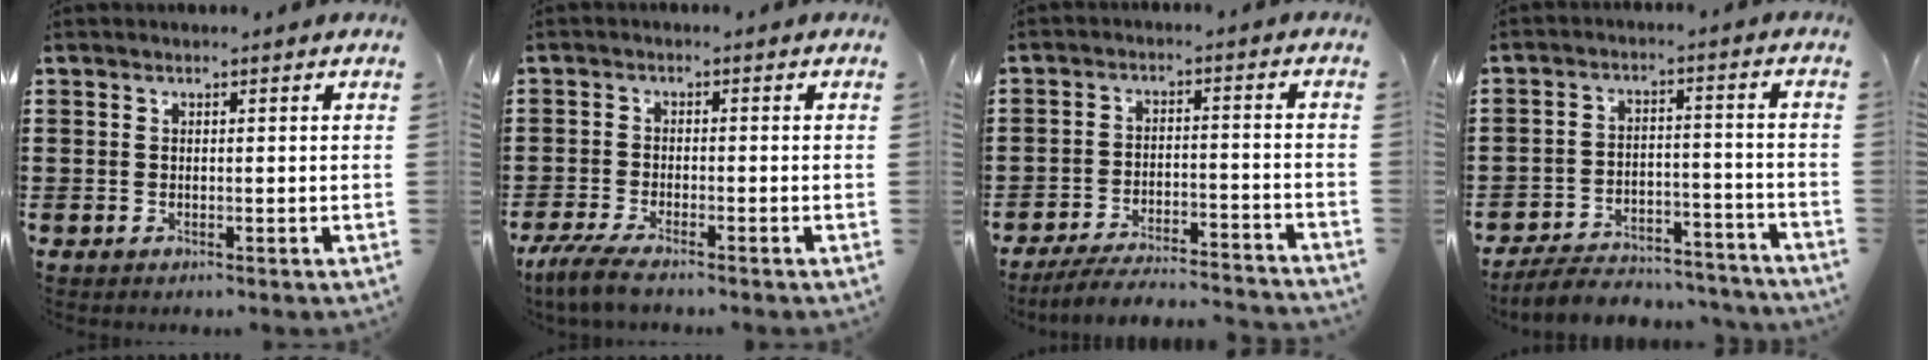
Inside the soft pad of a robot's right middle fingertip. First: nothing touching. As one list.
[{"total": 3.7, "force": [-3.1, 0.1, 2.0], "torque": [-0.054, -0.013, -0.064]}, {"total": 5.4, "force": [-5.1, 0.2, 1.7], "torque": [-0.041, -0.008, -0.102]}, {"total": 6.0, "force": [-5.7, 1.1, 1.2], "torque": [-0.030, 0.008, -0.115]}]